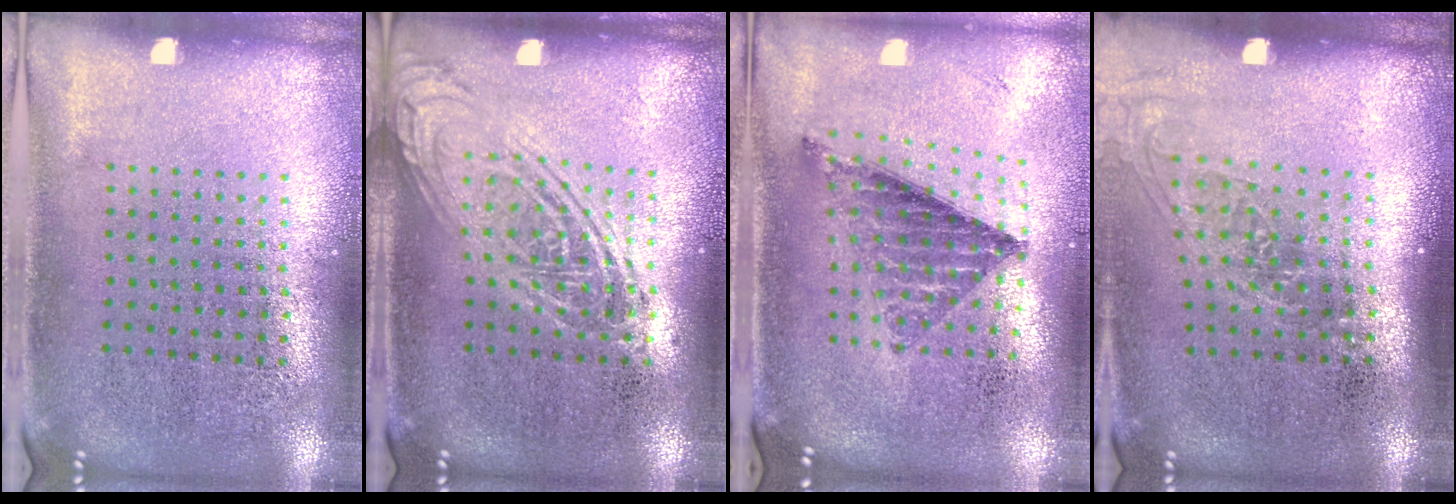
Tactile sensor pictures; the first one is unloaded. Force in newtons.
{"total": 2.1, "press": 2.1, "slide": 0.1}
{"total": 0.9, "press": 0.9, "slide": 0.0}
{"total": 1.3, "press": 1.1, "slide": 0.8}